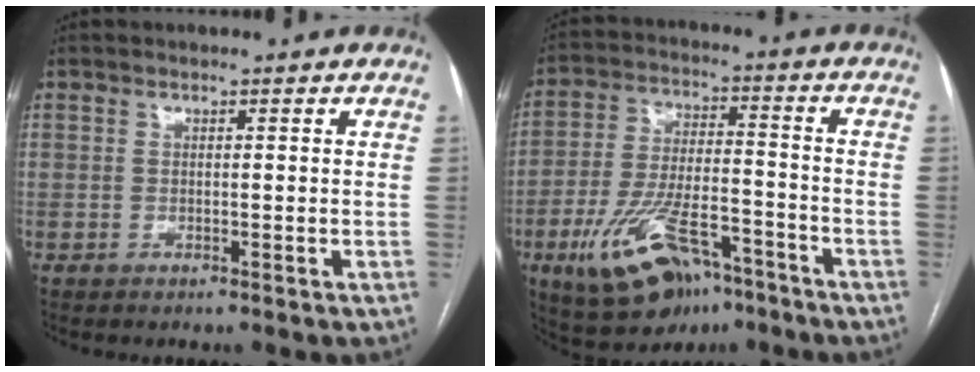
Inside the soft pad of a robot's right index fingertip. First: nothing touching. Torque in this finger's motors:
{"motor_torque": [0.94, -0.47, 0.33, 0.09]}